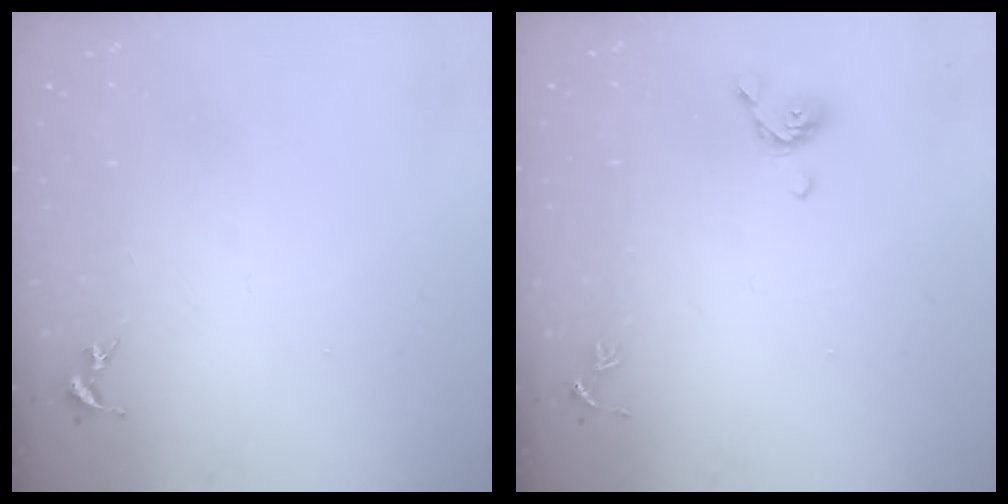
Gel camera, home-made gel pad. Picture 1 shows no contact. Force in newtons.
{"total": 6.5, "press": 6.4, "slide": 1.3}